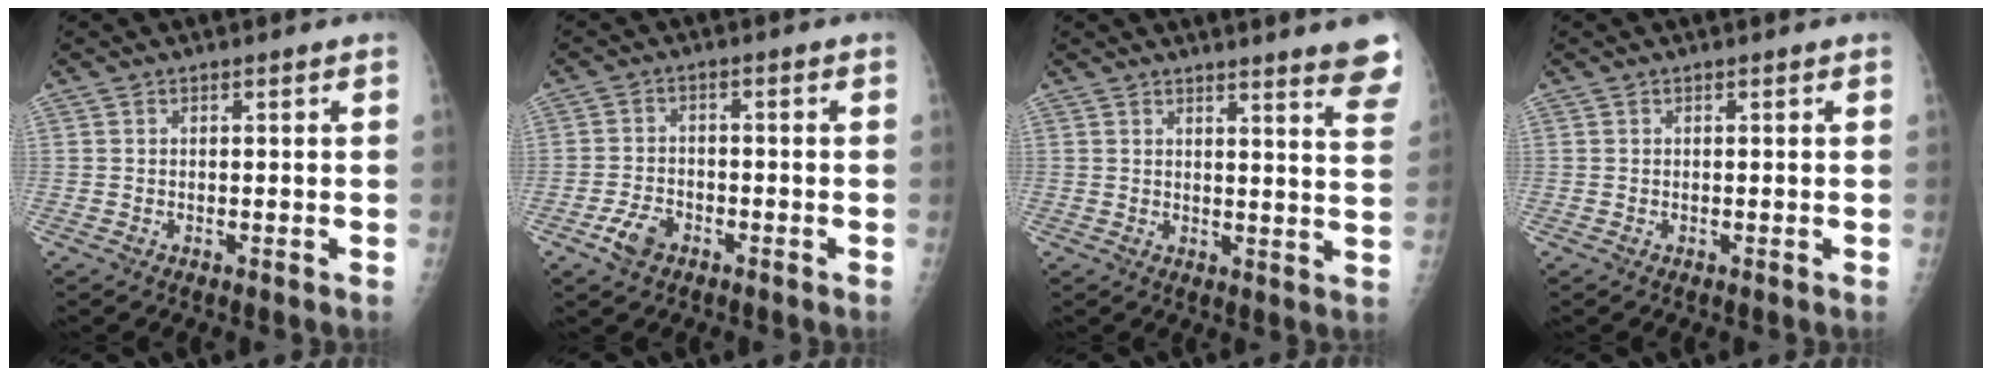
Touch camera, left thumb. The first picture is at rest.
{"total": 4.6, "force": [-2.6, 2.8, 2.5], "torque": [-0.046, 0.014, -0.047]}
{"total": 9.7, "force": [8.1, 0.2, 5.3], "torque": [-0.041, -0.055, 0.075]}
{"total": 0.0}